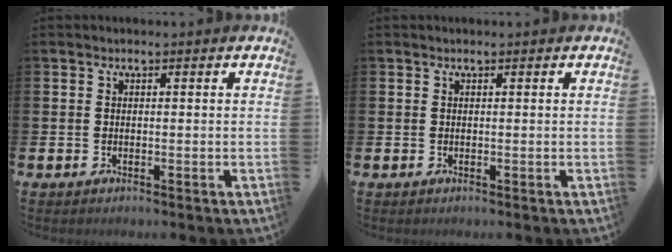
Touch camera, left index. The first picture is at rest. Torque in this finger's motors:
{"motor_torque": [0.72, -1.38, 0.01, 0.00]}